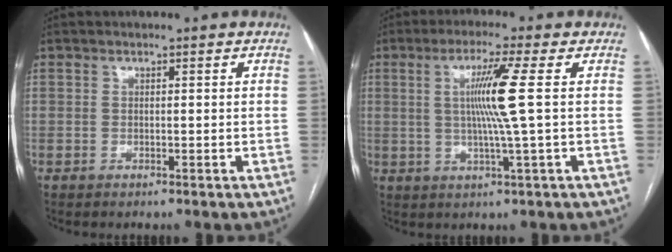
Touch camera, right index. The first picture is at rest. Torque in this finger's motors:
{"motor_torque": [0.86, -0.07, 0.28, 0.17]}